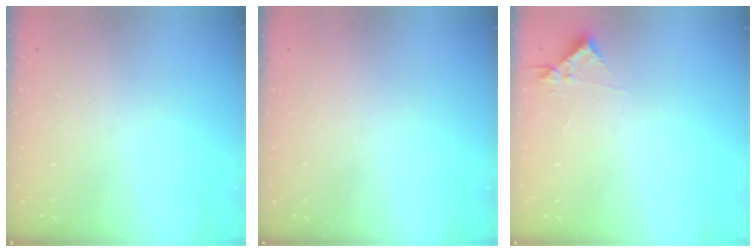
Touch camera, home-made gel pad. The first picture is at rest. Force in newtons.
{"total": 1.5, "press": 1.5, "slide": 0.1}
{"total": 3.9, "press": 3.9, "slide": 0.5}